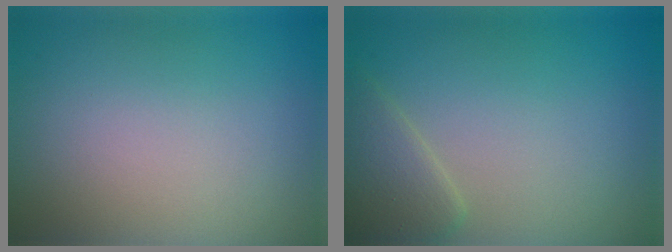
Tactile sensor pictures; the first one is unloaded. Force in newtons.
{"total": 2.7, "press": 2.6, "slide": 0.2}